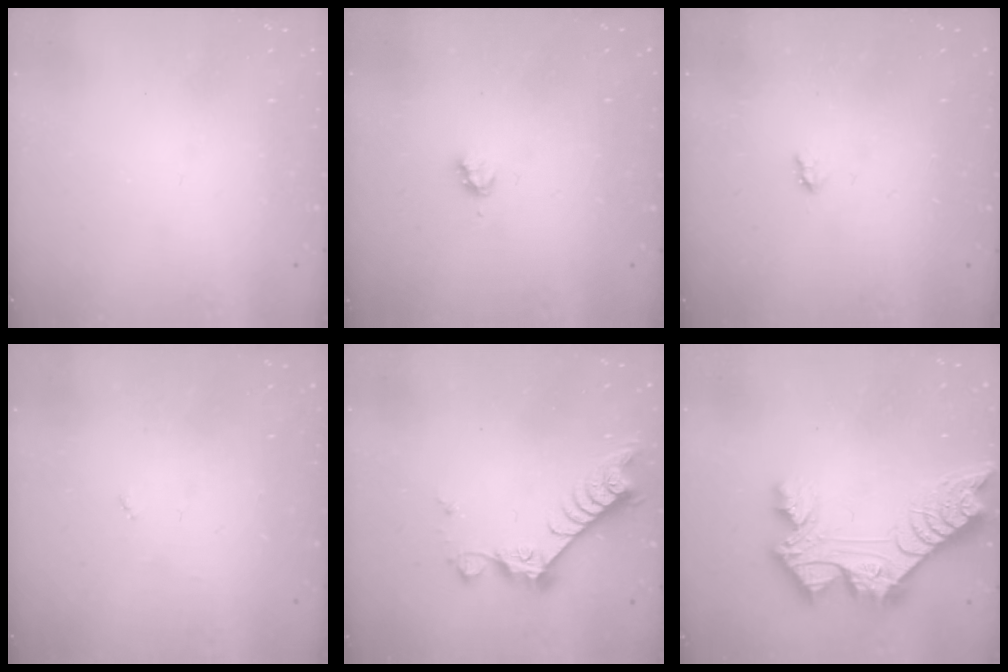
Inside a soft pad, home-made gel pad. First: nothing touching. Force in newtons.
{"total": 2.8, "press": 2.8, "slide": 0.3}
{"total": 1.9, "press": 1.9, "slide": 0.3}
{"total": 2.7, "press": 2.7, "slide": 0.4}
{"total": 8.1, "press": 8.1, "slide": 0.7}
{"total": 14.9, "press": 14.8, "slide": 1.5}